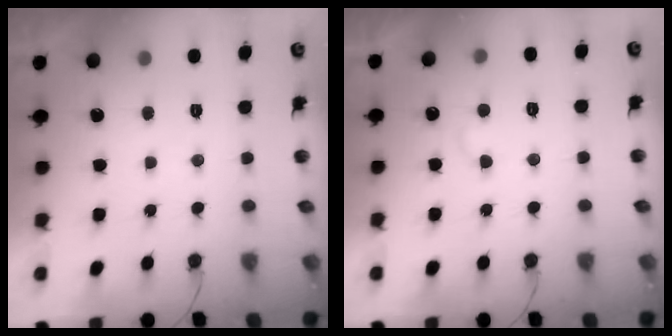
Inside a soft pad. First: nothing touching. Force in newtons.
{"total": 4.6, "press": 4.5, "slide": 0.4}